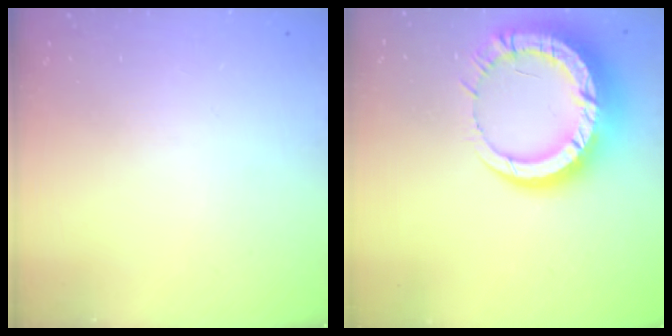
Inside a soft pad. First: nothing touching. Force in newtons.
{"total": 16.8, "press": 16.7, "slide": 1.7}